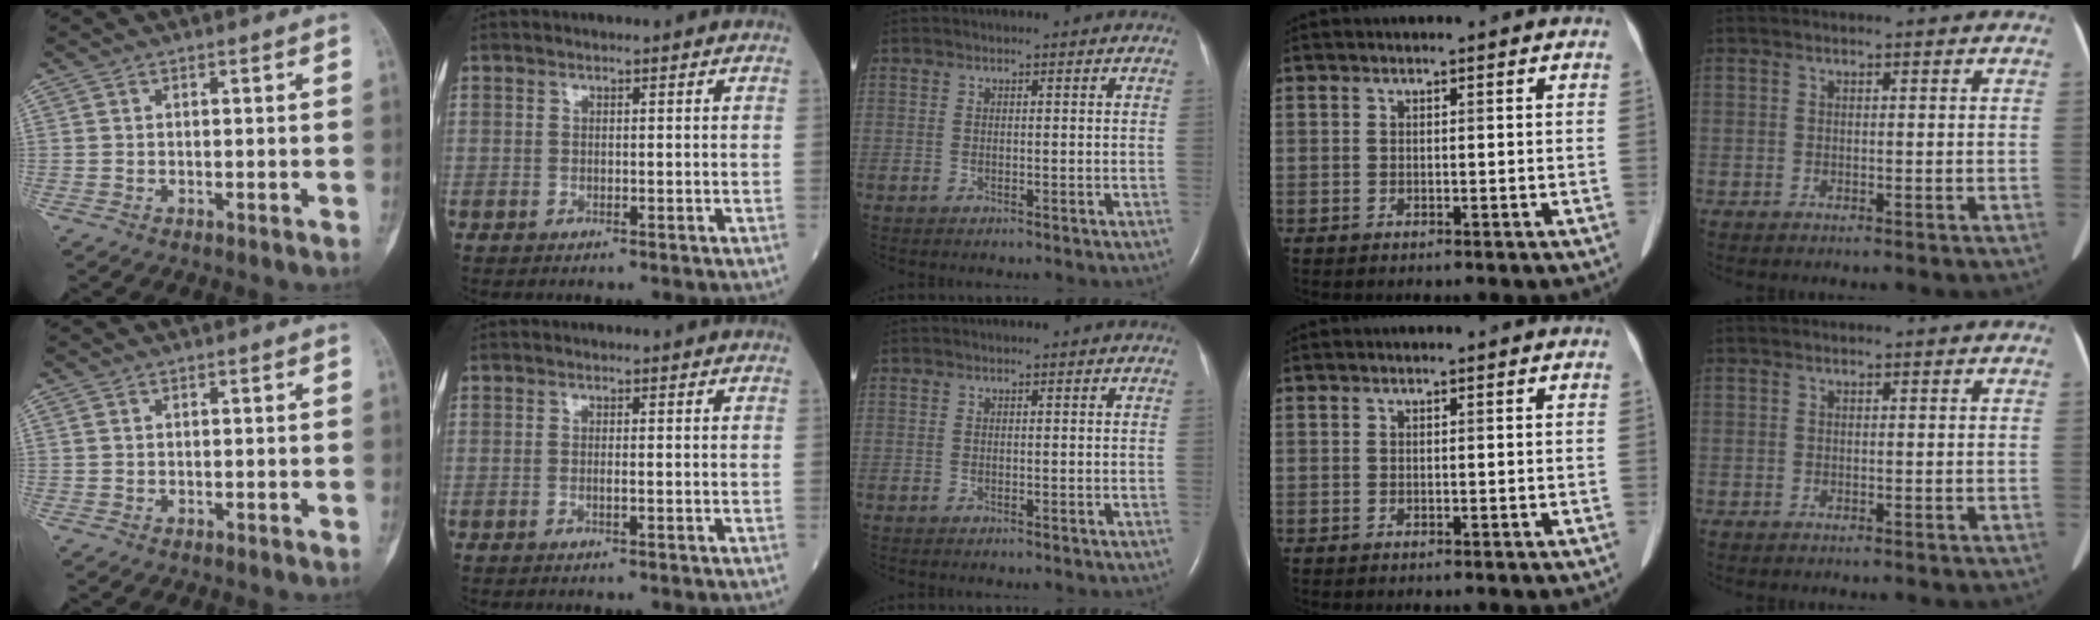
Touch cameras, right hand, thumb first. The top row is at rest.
{"thumb": {"total": 0.6, "force": [0.2, 0.4, 0.3], "torque": [-0.007, 0.005, 0.005]}, "index": {"total": 0.7, "force": [-0.3, -0.1, 0.7], "torque": [-0.016, 0.000, -0.004]}}